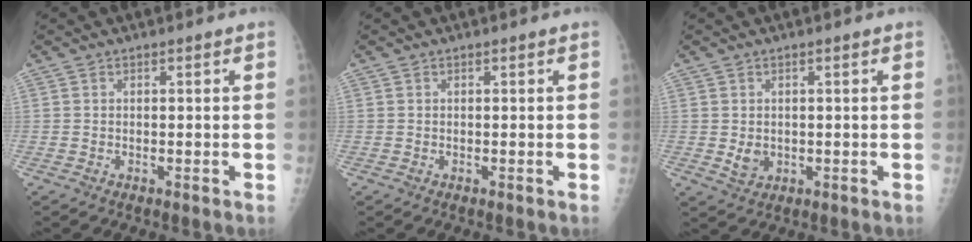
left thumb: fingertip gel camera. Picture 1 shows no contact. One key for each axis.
{"total": 0.0}
{"total": 2.6, "fx": 0.1, "fy": 2.0, "fz": 1.6, "tx": -0.020, "ty": -0.005, "tz": 0.011}